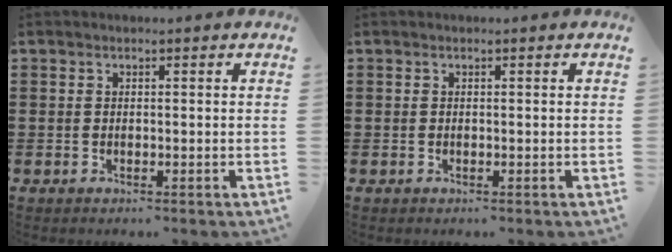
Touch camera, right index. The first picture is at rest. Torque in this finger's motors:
{"motor_torque": [0.00, 0.00, 0.04, -0.01]}